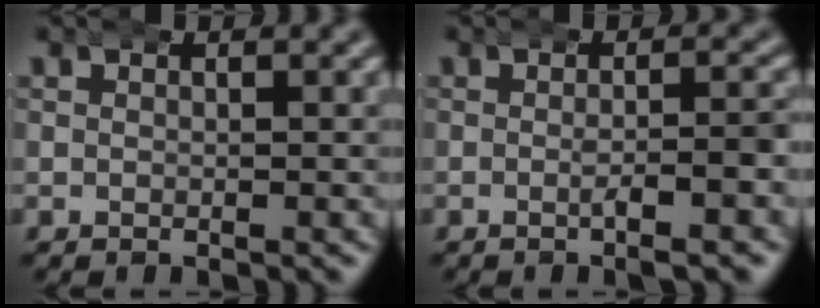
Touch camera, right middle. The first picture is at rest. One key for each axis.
{"total": 2.5, "fx": -0.6, "fy": 0.4, "fz": 2.4, "tx": -0.024, "ty": 0.003, "tz": -0.024}